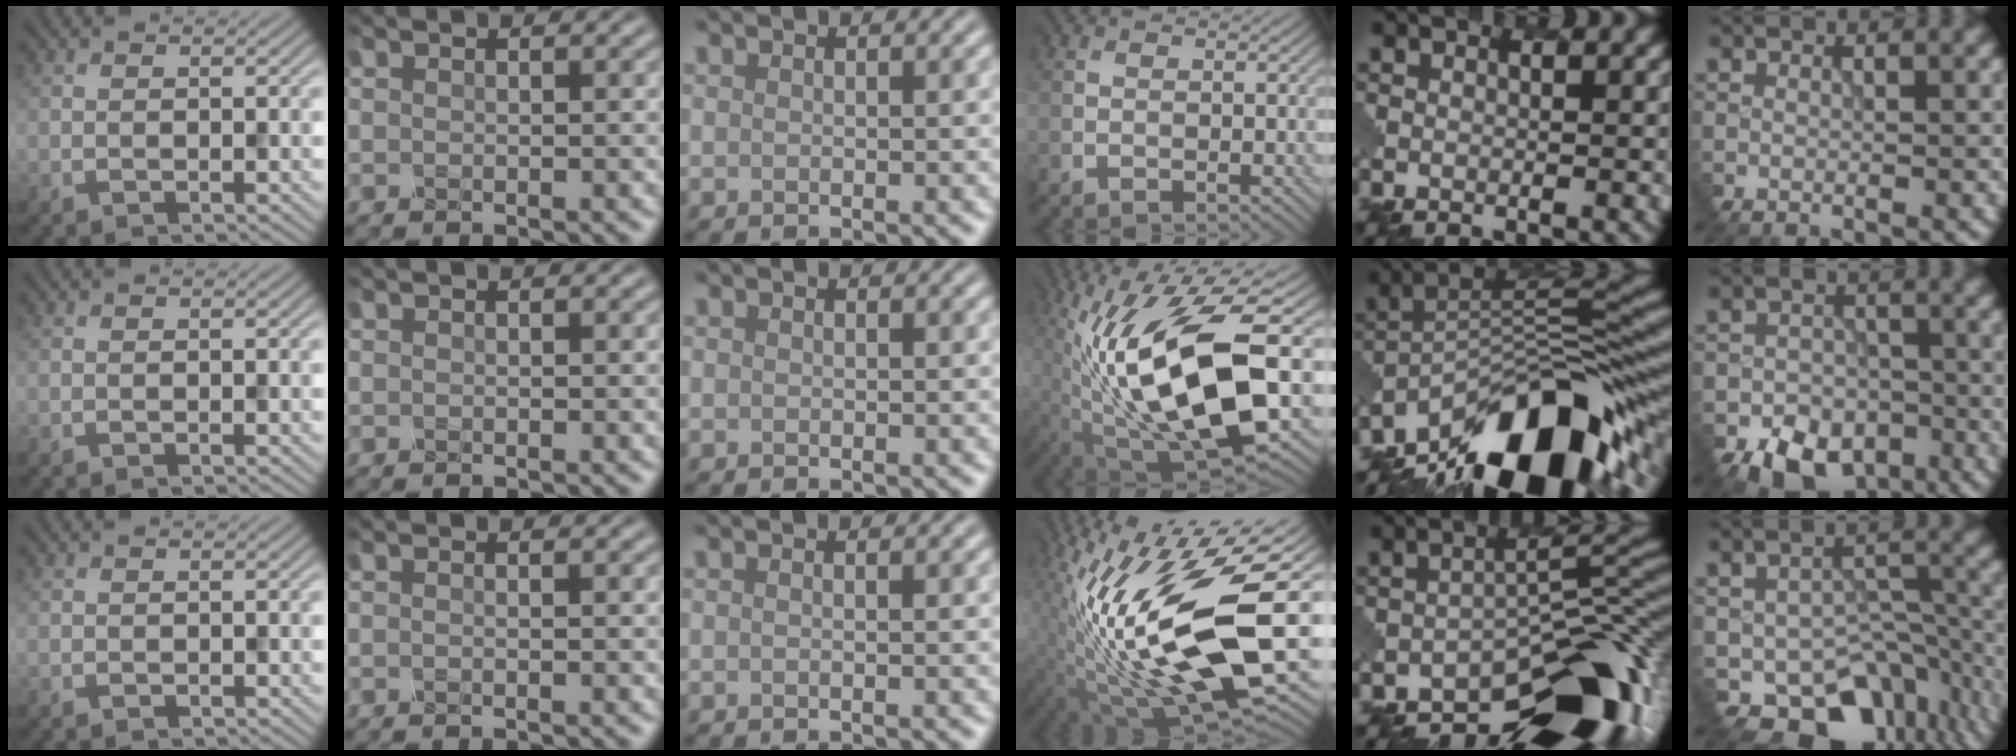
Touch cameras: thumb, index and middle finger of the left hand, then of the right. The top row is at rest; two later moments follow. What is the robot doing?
{"motion": "disassemble", "object": "battery cover"}